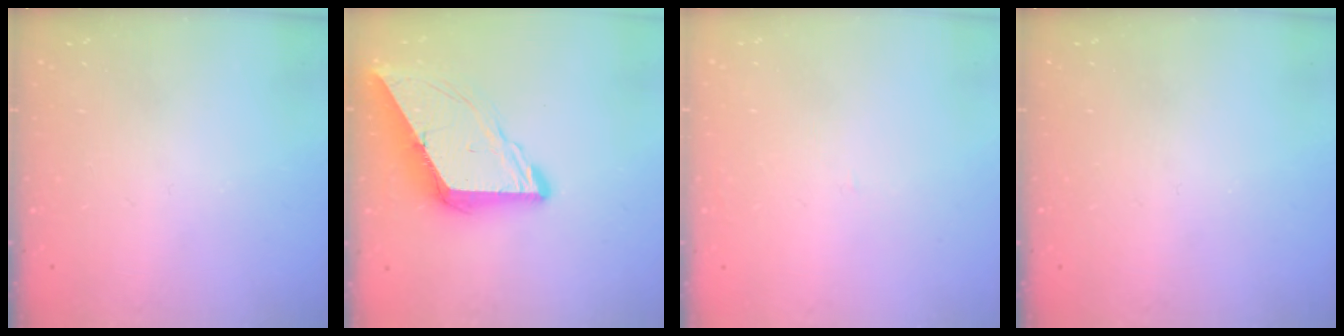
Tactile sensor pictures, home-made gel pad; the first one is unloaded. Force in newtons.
{"total": 10.2, "press": 10.1, "slide": 1.2}
{"total": 0.9, "press": 0.9, "slide": 0.1}
{"total": 0.0}